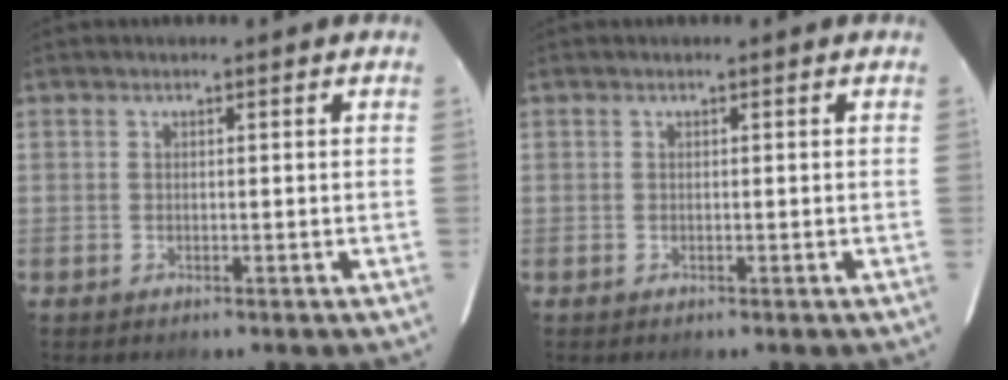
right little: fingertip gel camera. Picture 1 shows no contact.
{"total": 0.0}